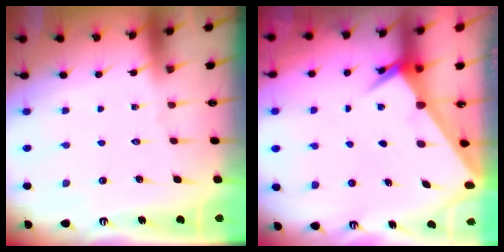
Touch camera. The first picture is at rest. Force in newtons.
{"total": 2.5, "press": 2.5, "slide": 0.2}